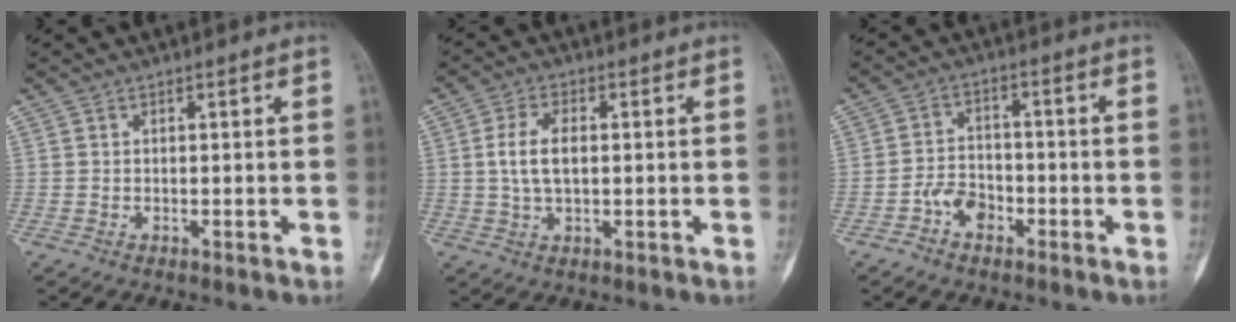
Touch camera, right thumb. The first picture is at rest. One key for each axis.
{"total": 6.3, "fx": 0.5, "fy": 3.4, "fz": 5.3, "tx": -0.103, "ty": 0.008, "tz": 0.008}
{"total": 5.3, "fx": -2.8, "fy": 3.5, "fz": 2.8, "tx": -0.033, "ty": 0.028, "tz": -0.055}